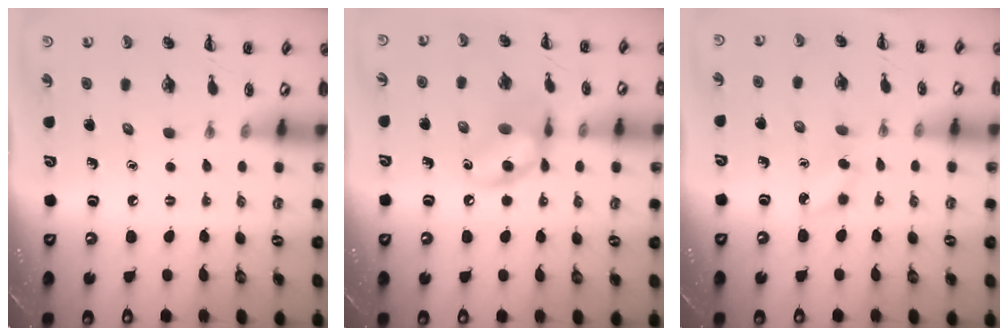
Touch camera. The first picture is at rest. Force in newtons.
{"total": 11.5, "press": 11.3, "slide": 2.0}
{"total": 3.2, "press": 3.1, "slide": 0.9}